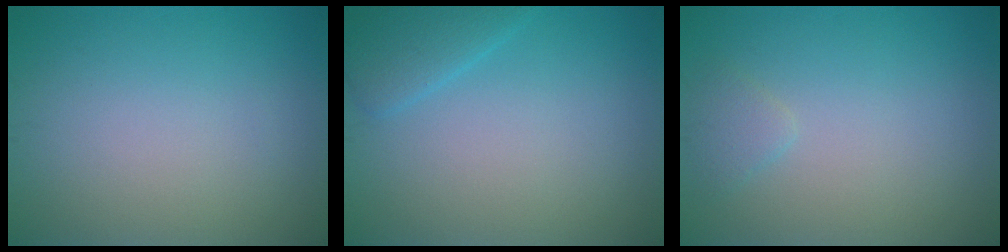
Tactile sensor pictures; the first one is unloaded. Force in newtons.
{"total": 2.2, "press": 2.2, "slide": 0.1}
{"total": 1.1, "press": 1.1, "slide": 0.1}